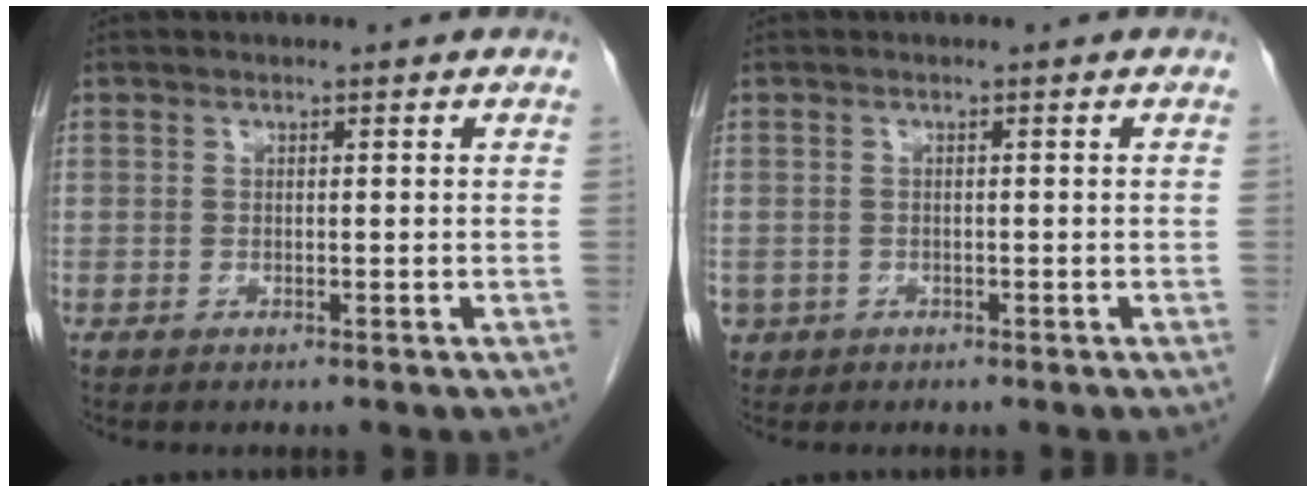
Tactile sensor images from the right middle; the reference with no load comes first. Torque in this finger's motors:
{"motor_torque": [1.26, -0.88, 0.27, 0.01]}